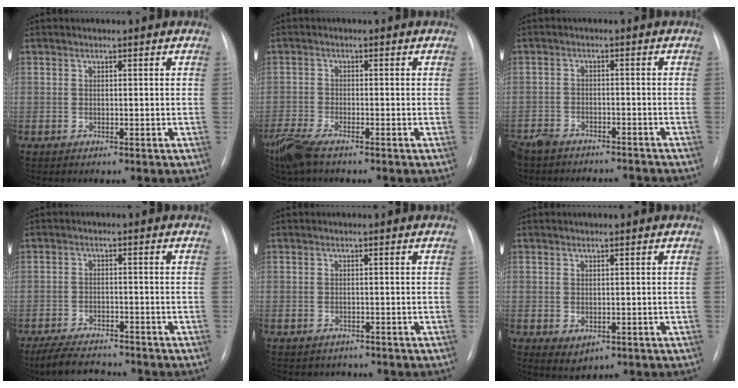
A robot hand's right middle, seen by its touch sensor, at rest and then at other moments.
{"total": 6.2, "force": [-4.8, 1.1, 3.8], "torque": [-0.088, -0.019, -0.094]}
{"total": 10.7, "force": [-9.6, 3.5, 3.1], "torque": [-0.064, 0.002, -0.135]}
{"total": 8.1, "force": [-7.2, 2.0, 3.1], "torque": [-0.057, -0.016, -0.115]}
{"total": 1.6, "force": [-1.3, 1.0, -0.2], "torque": [-0.004, 0.005, -0.016]}
{"total": 2.4, "force": [-0.4, 1.6, 1.7], "torque": [-0.026, -0.006, 0.008]}